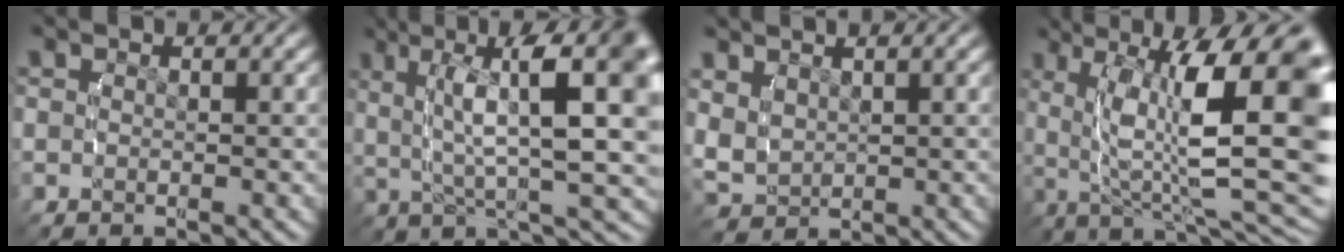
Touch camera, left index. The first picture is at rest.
{"total": 11.3, "force": [1.3, 4.3, 10.4], "torque": [-0.129, 0.007, 0.020]}
{"total": 3.3, "force": [1.2, 2.7, 1.5], "torque": [-0.053, -0.014, 0.037]}
{"total": 12.9, "force": [-0.8, 5.2, 11.7], "torque": [-0.155, -0.019, 0.005]}